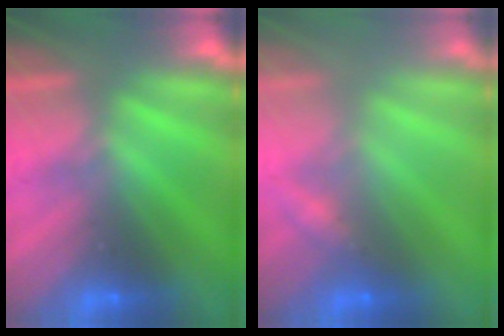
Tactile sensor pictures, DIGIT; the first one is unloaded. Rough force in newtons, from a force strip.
{"total": 2.4}